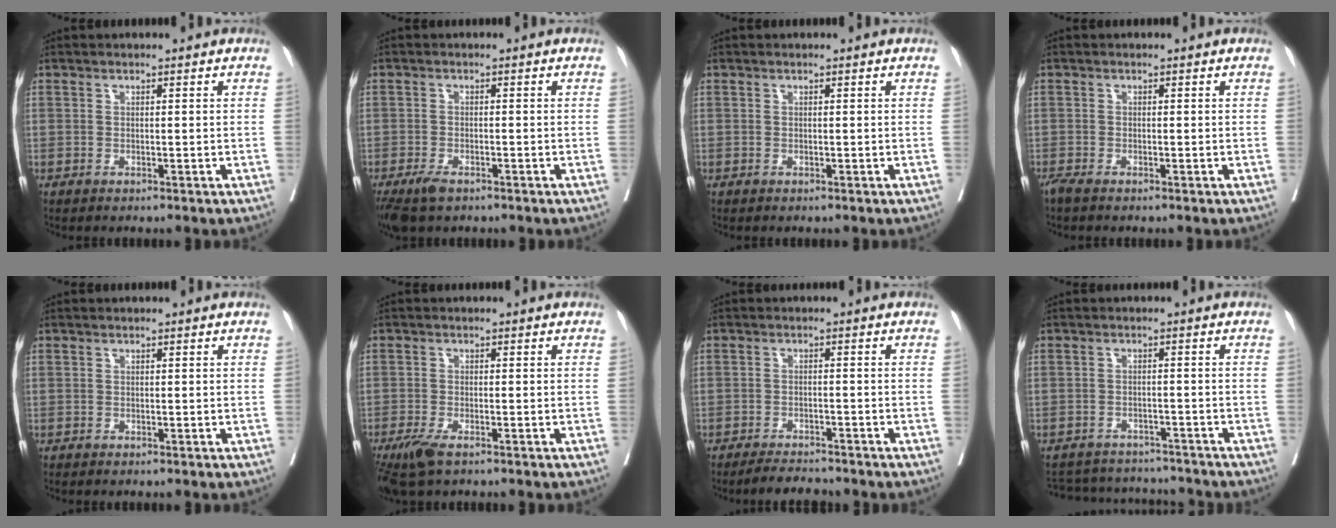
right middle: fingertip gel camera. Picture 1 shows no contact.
{"total": 4.3, "force": [-3.1, 1.6, 2.6], "torque": [-0.049, -0.008, -0.053]}
{"total": 0.0}
{"total": 1.2, "force": [-1.1, 0.1, 0.6], "torque": [-0.018, -0.005, -0.024]}
{"total": 0.0}
{"total": 4.5, "force": [-3.0, 1.2, 3.1], "torque": [-0.064, -0.011, -0.054]}
{"total": 3.7, "force": [-3.6, 0.5, 1.0], "torque": [-0.016, -0.011, -0.060]}
{"total": 10.6, "force": [-10.1, 2.8, 1.6], "torque": [-0.033, 0.015, -0.133]}